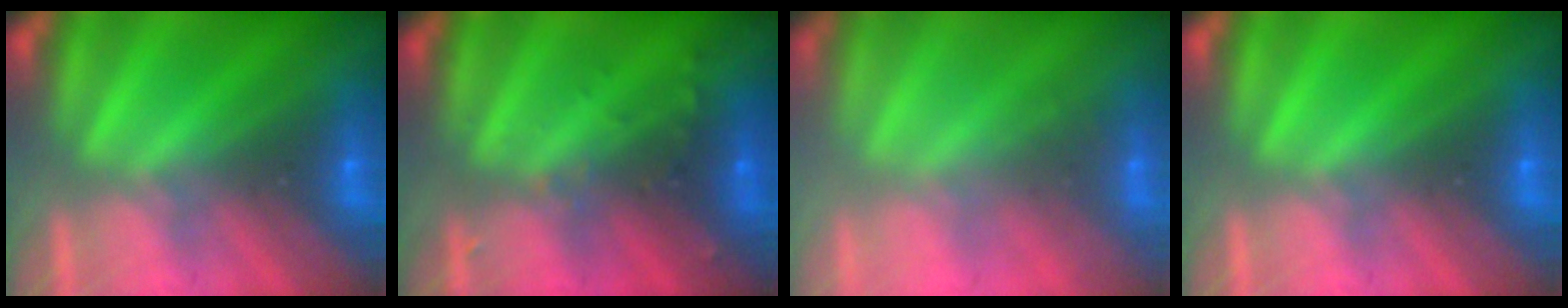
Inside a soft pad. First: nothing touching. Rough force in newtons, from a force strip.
{"total": 2.9}
{"total": 2.3}
{"total": 0.0}